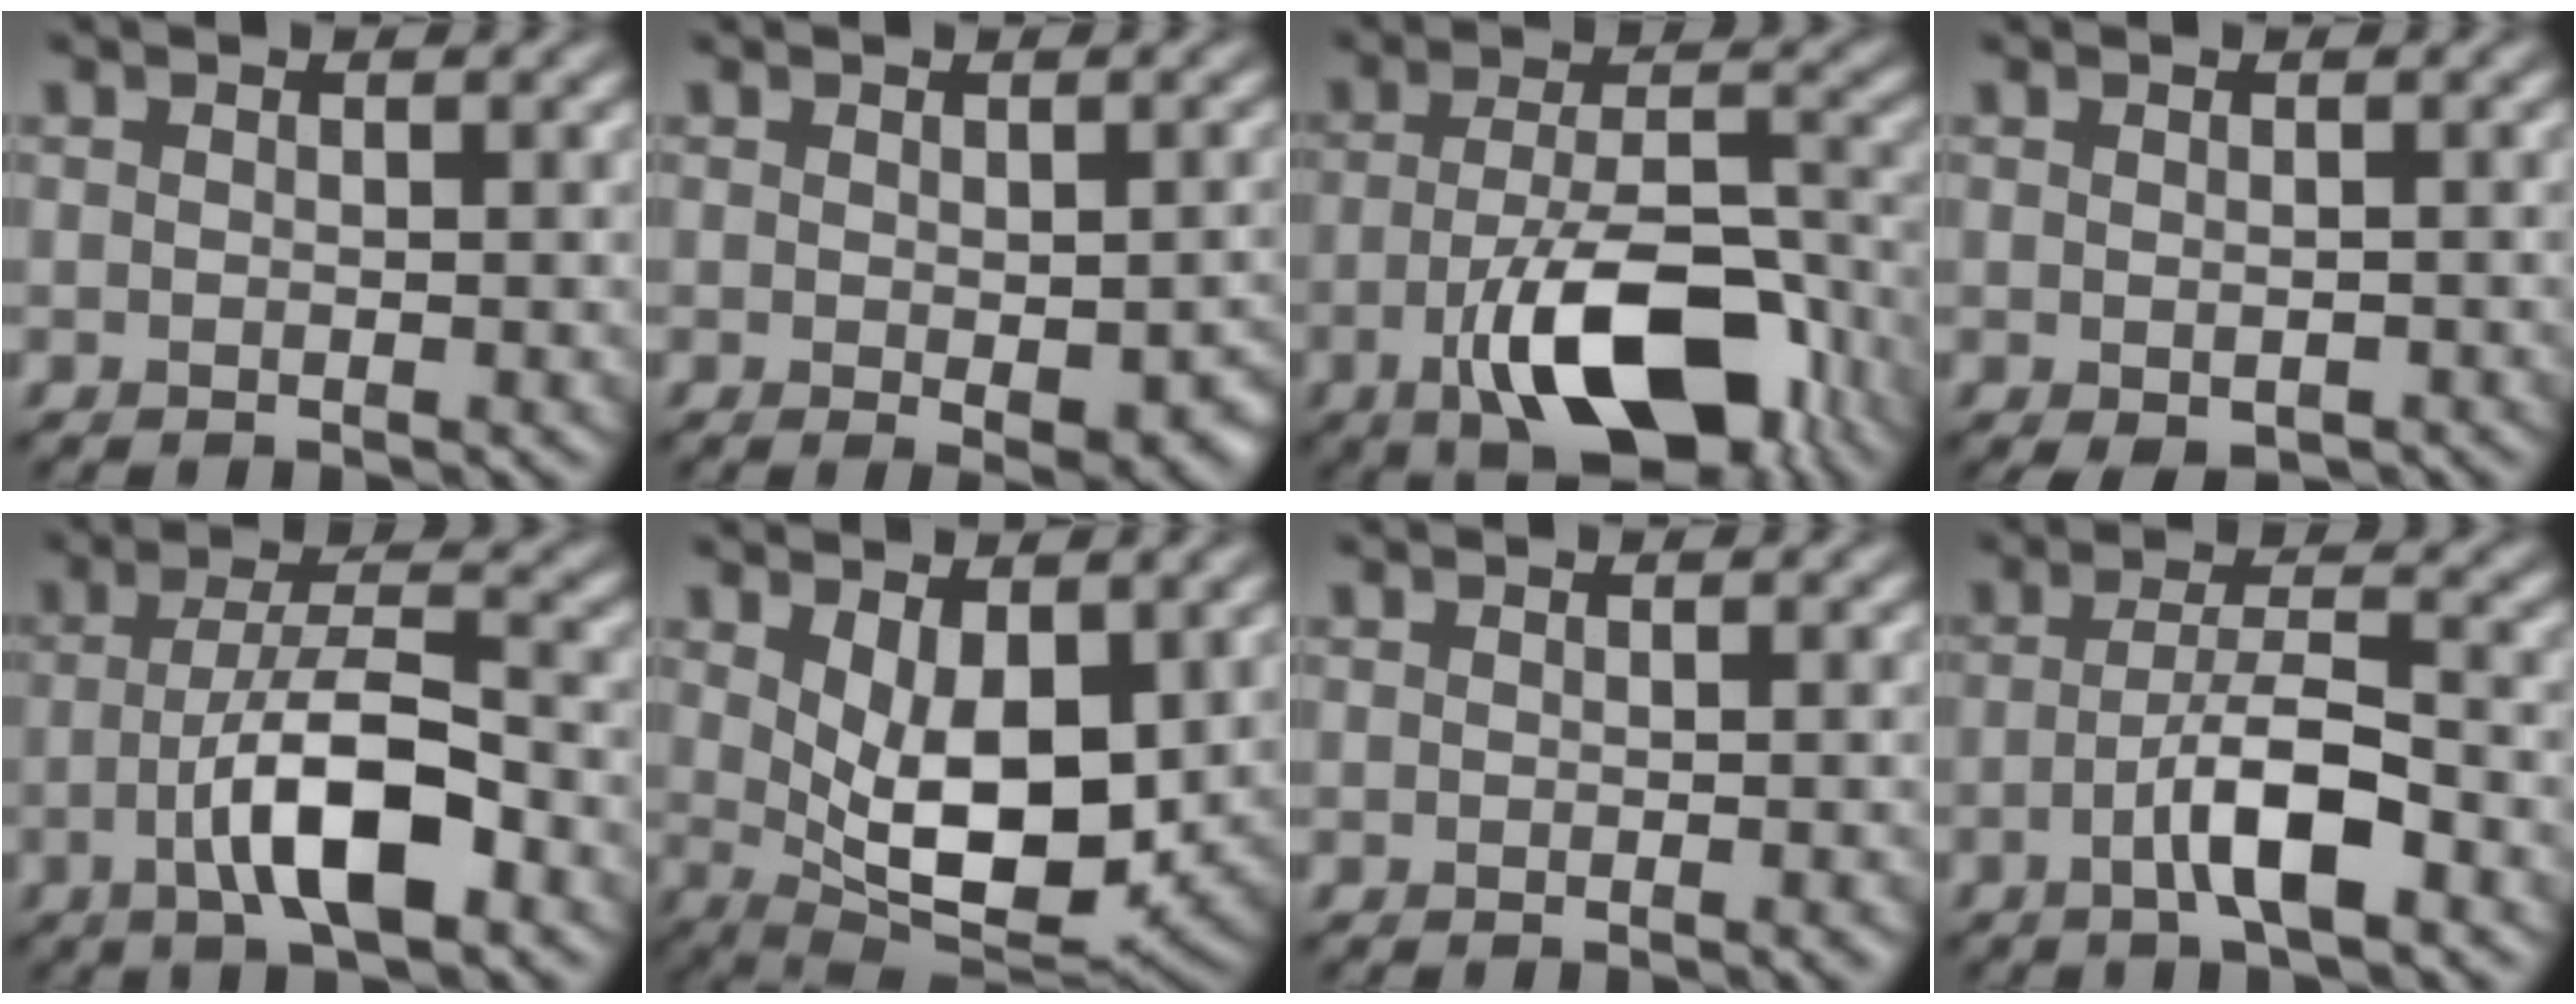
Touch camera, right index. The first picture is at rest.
{"total": 4.7, "force": [-1.0, 2.2, 4.0], "torque": [-0.049, -0.018, -0.003]}
{"total": 11.1, "force": [-5.1, 4.7, 8.7], "torque": [-0.152, -0.006, -0.082]}
{"total": 1.5, "force": [-0.7, 0.6, 1.2], "torque": [-0.022, -0.008, -0.008]}
{"total": 7.5, "force": [-2.6, 2.2, 6.7], "torque": [-0.116, 0.006, -0.047]}
{"total": 7.8, "force": [1.6, 3.7, 6.6], "torque": [-0.118, -0.012, 0.033]}
{"total": 0.8, "force": [-0.3, 0.1, 0.7], "torque": [-0.007, 0.000, -0.003]}
{"total": 5.2, "force": [-2.0, 1.1, 4.7], "torque": [-0.082, 0.009, -0.039]}